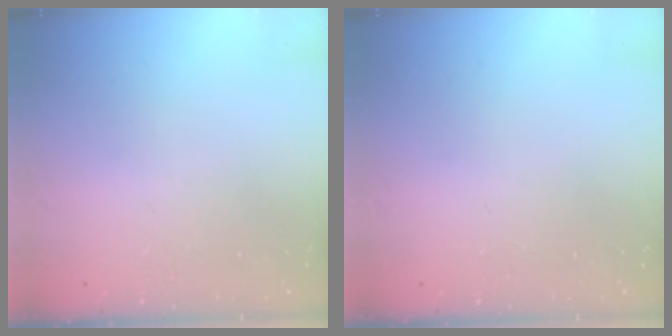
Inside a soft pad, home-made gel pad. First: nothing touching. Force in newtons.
{"total": 0.0}